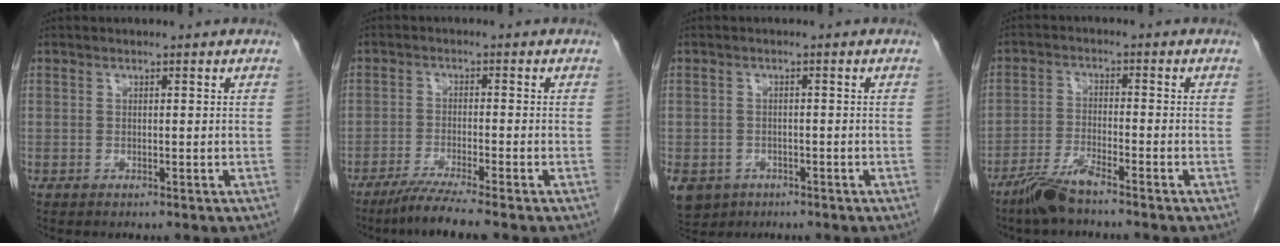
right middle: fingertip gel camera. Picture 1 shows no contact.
{"total": 5.6, "force": [-4.5, -0.9, 3.3], "torque": [-0.062, -0.019, -0.084]}
{"total": 8.6, "force": [-4.4, 6.8, 2.8], "torque": [-0.077, -0.003, -0.063]}
{"total": 5.5, "force": [-4.5, 0.2, 3.2], "torque": [-0.071, -0.015, -0.091]}